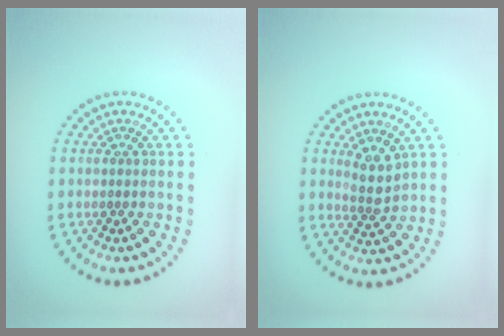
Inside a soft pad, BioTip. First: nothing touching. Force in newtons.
{"total": 2.5, "press": 2.1, "slide": 1.2}